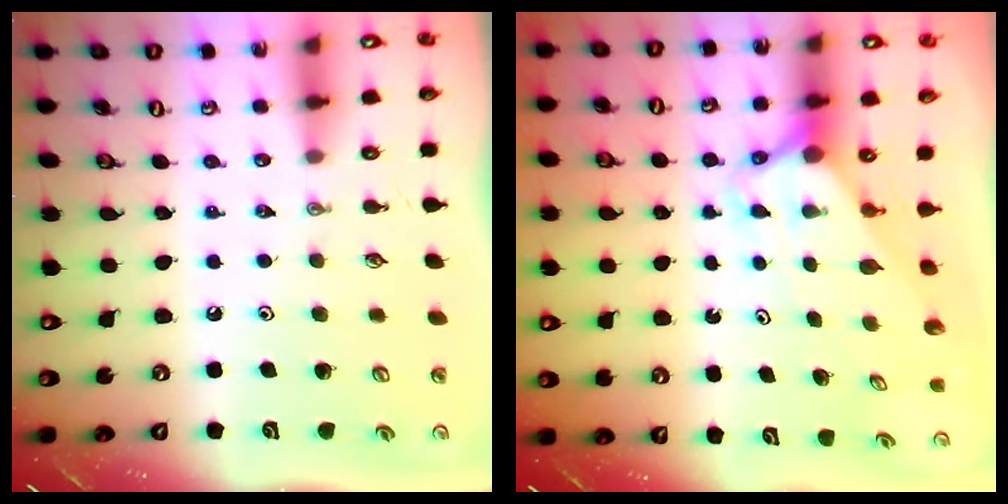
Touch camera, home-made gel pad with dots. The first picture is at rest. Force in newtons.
{"total": 2.6, "press": 2.6, "slide": 0.0}